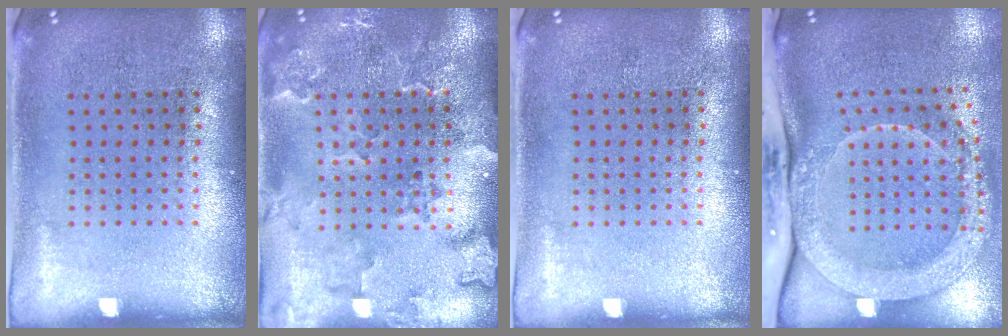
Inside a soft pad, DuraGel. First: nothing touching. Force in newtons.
{"total": 2.3, "press": 2.1, "slide": 0.8}
{"total": 0.0}
{"total": 2.7, "press": 2.3, "slide": 1.5}